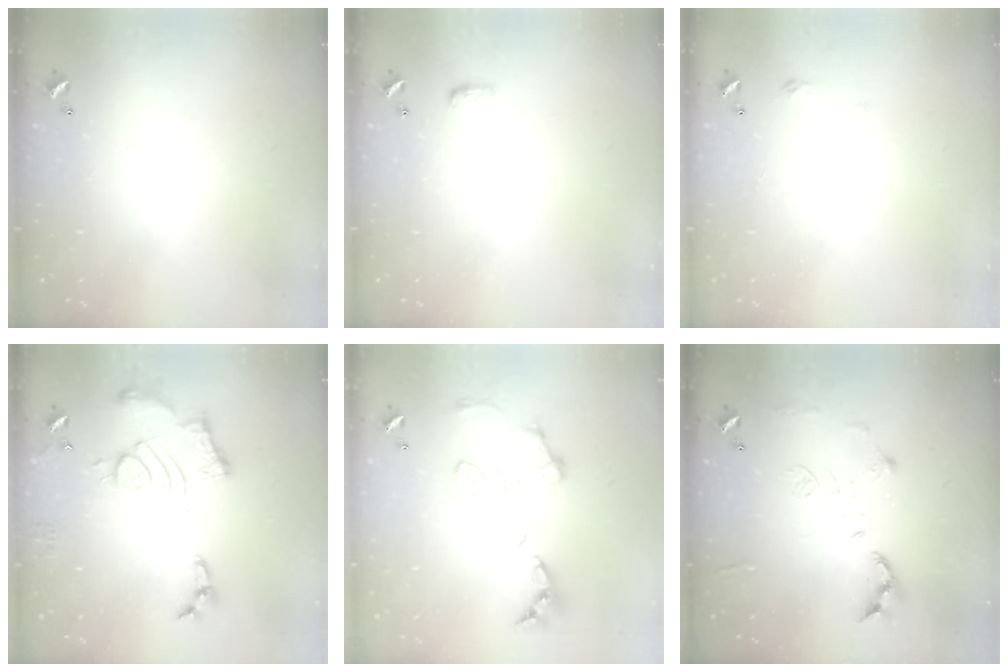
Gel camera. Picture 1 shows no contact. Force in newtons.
{"total": 3.4, "press": 3.4, "slide": 0.5}
{"total": 2.7, "press": 2.6, "slide": 0.4}
{"total": 15.7, "press": 15.6, "slide": 1.4}
{"total": 1.5, "press": 0.8, "slide": 1.3}
{"total": 10.7, "press": 10.6, "slide": 0.5}